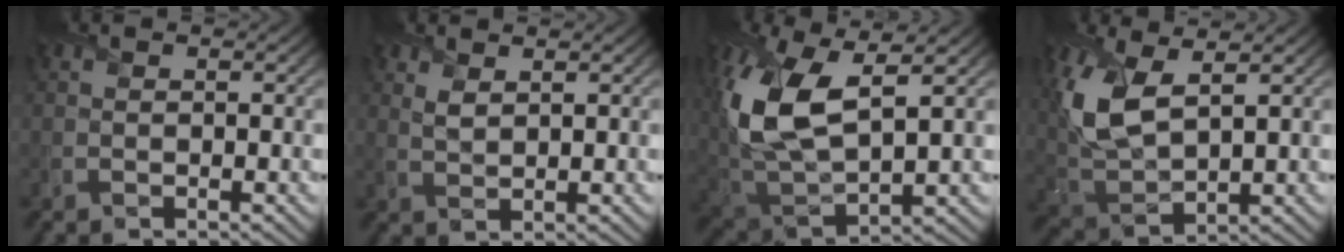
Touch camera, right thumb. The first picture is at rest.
{"total": 1.5, "force": [1.2, 0.5, 0.6], "torque": [-0.017, -0.003, 0.032]}
{"total": 13.8, "force": [3.7, 6.8, 11.4], "torque": [-0.279, 0.000, 0.077]}
{"total": 9.6, "force": [3.7, 4.7, 7.6], "torque": [-0.199, 0.001, 0.073]}